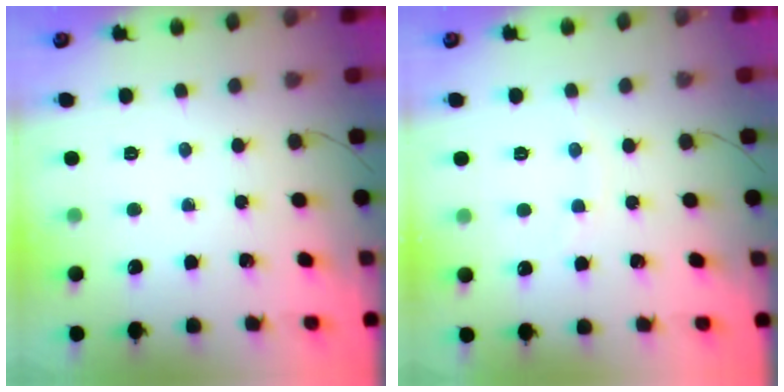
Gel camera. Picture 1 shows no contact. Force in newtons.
{"total": 3.0, "press": 2.9, "slide": 0.9}